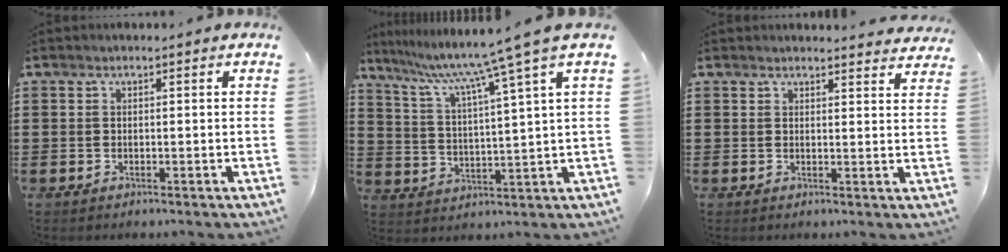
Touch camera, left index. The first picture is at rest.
{"total": 9.0, "force": [6.8, -1.8, 5.6], "torque": [-0.135, -0.046, 0.103]}
{"total": 2.2, "force": [2.2, -0.1, 0.0], "torque": [0.000, -0.010, 0.041]}